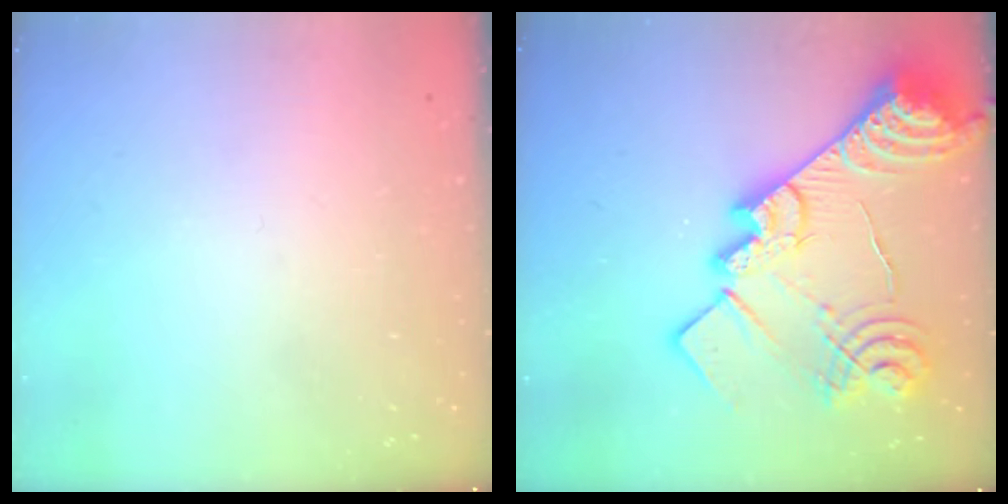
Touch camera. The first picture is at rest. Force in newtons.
{"total": 31.6, "press": 31.4, "slide": 3.6}